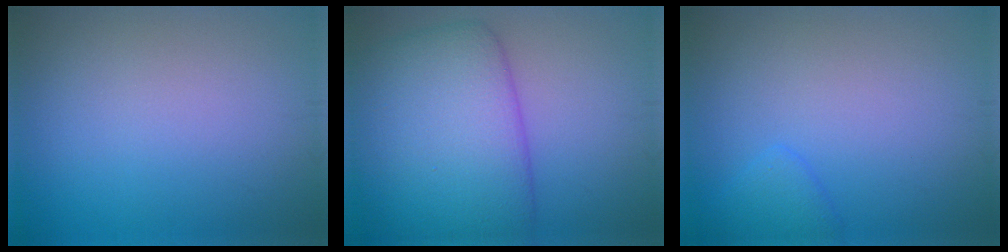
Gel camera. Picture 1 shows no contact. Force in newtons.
{"total": 9.6, "press": 9.6, "slide": 0.3}
{"total": 1.5, "press": 1.5, "slide": 0.1}